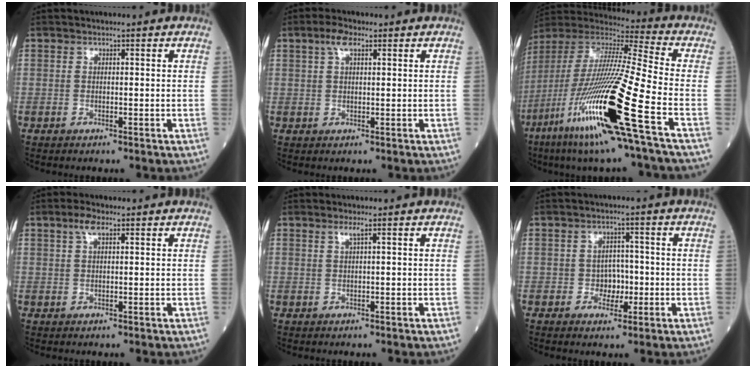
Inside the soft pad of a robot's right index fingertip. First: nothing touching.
{"total": 3.0, "force": [1.6, 1.0, 2.3], "torque": [-0.051, 0.012, 0.031]}
{"total": 25.1, "force": [-10.0, 0.0, 23.0], "torque": [-0.473, -0.058, -0.197]}
{"total": 2.6, "force": [1.5, 0.8, 2.0], "torque": [-0.045, 0.010, 0.030]}
{"total": 1.1, "force": [0.6, -0.3, 0.9], "torque": [-0.026, 0.001, 0.014]}
{"total": 3.4, "force": [-0.8, 2.7, 1.9], "torque": [-0.018, 0.008, -0.011]}